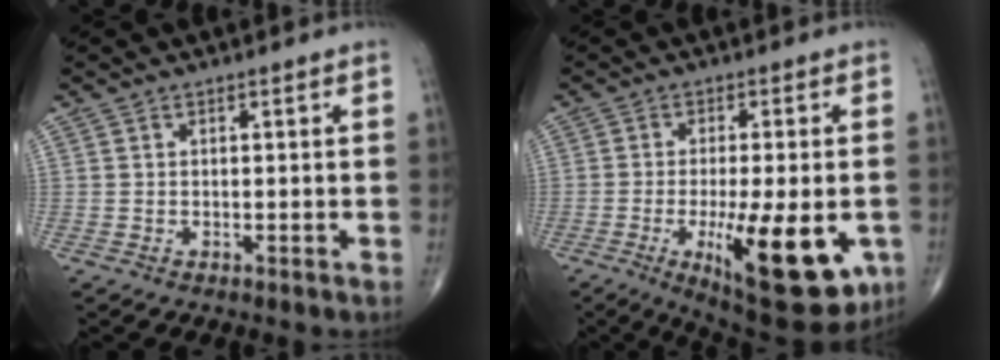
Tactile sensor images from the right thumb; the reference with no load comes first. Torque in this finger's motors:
{"motor_torque": [1.01, 2.12, 1.09, 0.48, 0.39]}